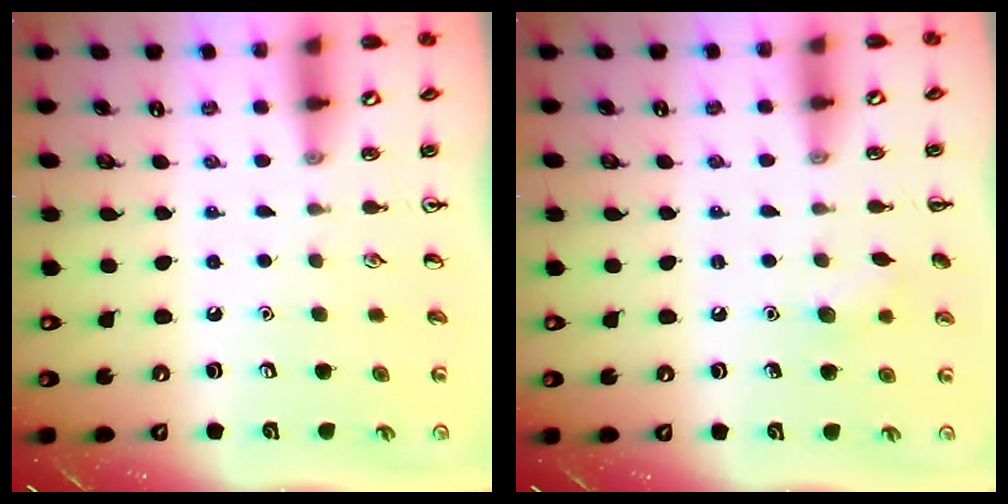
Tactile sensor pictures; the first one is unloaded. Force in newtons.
{"total": 5.9, "press": 5.8, "slide": 1.4}